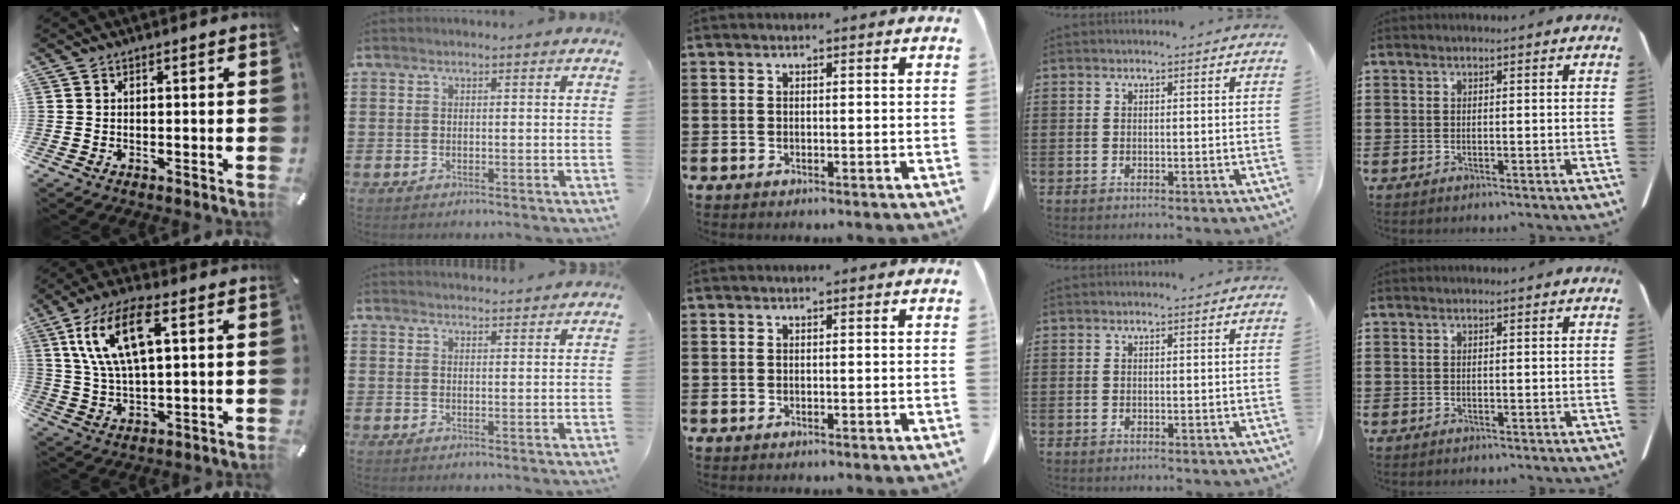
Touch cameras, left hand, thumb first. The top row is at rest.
{"thumb": {"total": 14.0, "force": [5.6, 5.9, 11.4], "torque": [-0.251, 0.008, 0.097]}, "index": {"total": 2.1, "force": [2.1, 0.0, -0.1], "torque": [-0.005, -0.005, 0.041]}}